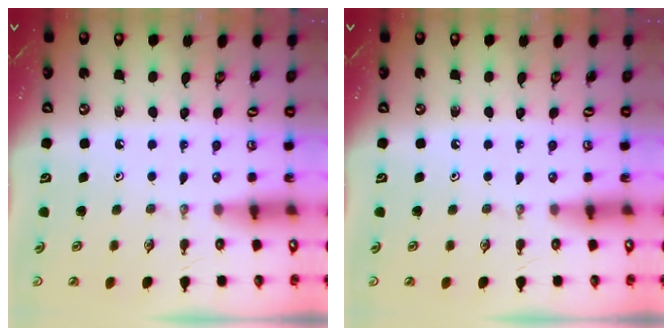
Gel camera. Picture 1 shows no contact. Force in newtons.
{"total": 0.0}